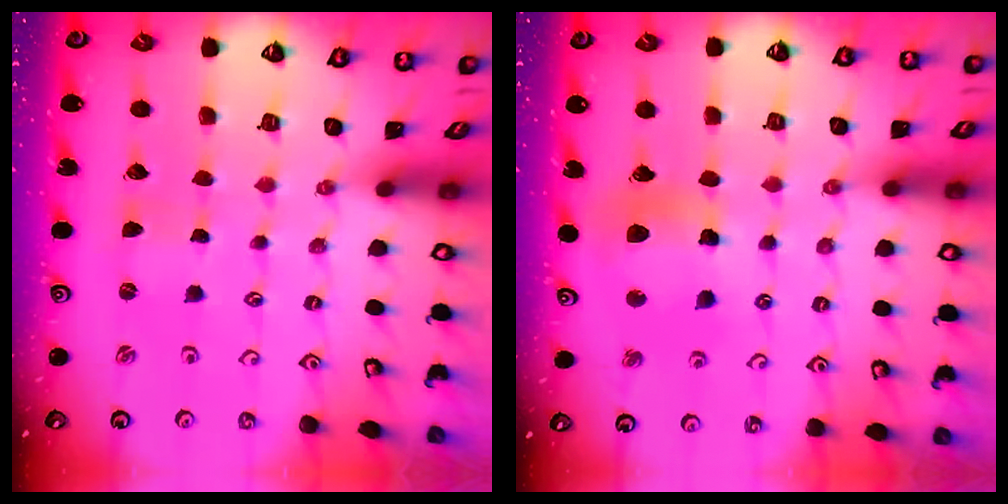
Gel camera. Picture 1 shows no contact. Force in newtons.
{"total": 12.7, "press": 12.5, "slide": 1.7}